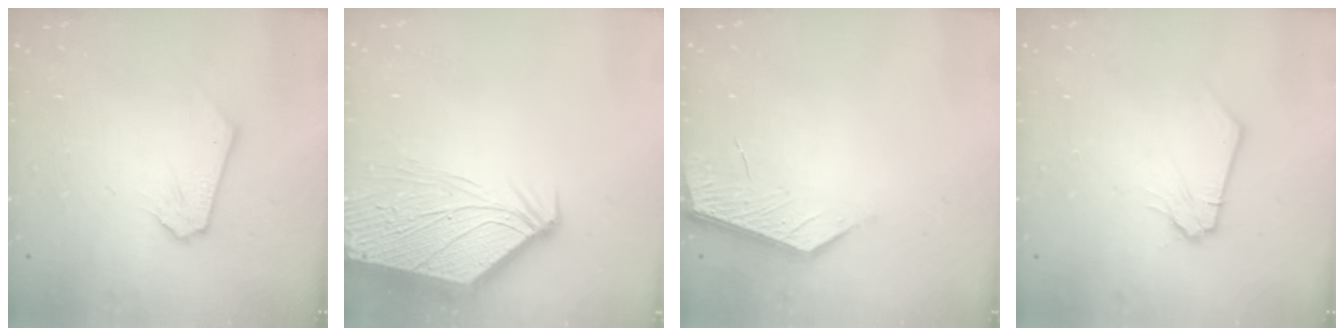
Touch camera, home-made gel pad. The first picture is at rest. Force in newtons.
{"total": 7.8, "press": 7.7, "slide": 1.0}
{"total": 4.6, "press": 4.6, "slide": 0.5}
{"total": 0.0}